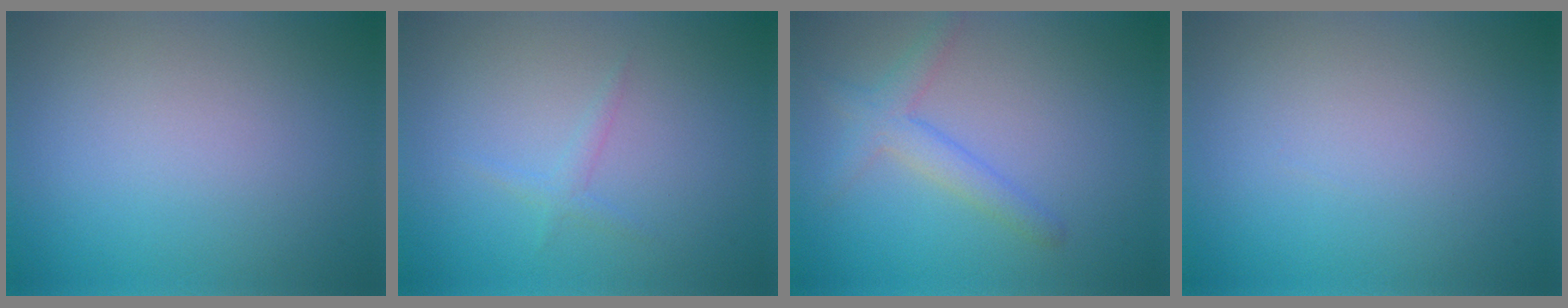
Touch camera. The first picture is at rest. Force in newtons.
{"total": 0.9, "press": 0.9, "slide": 0.1}
{"total": 2.7, "press": 2.7, "slide": 0.1}
{"total": 0.0}